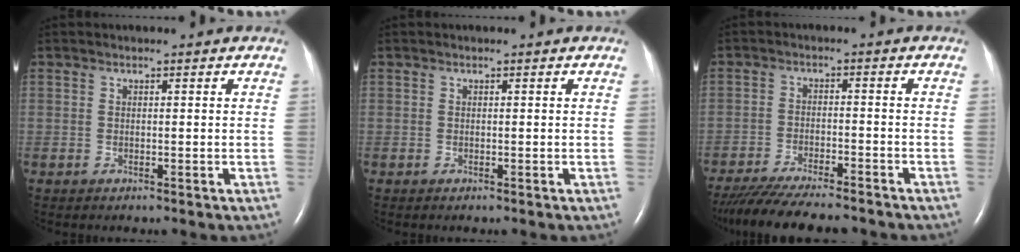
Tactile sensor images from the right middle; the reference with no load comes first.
{"total": 0.0}
{"total": 14.6, "force": [-12.9, 1.8, 6.7], "torque": [-0.117, -0.027, -0.193]}